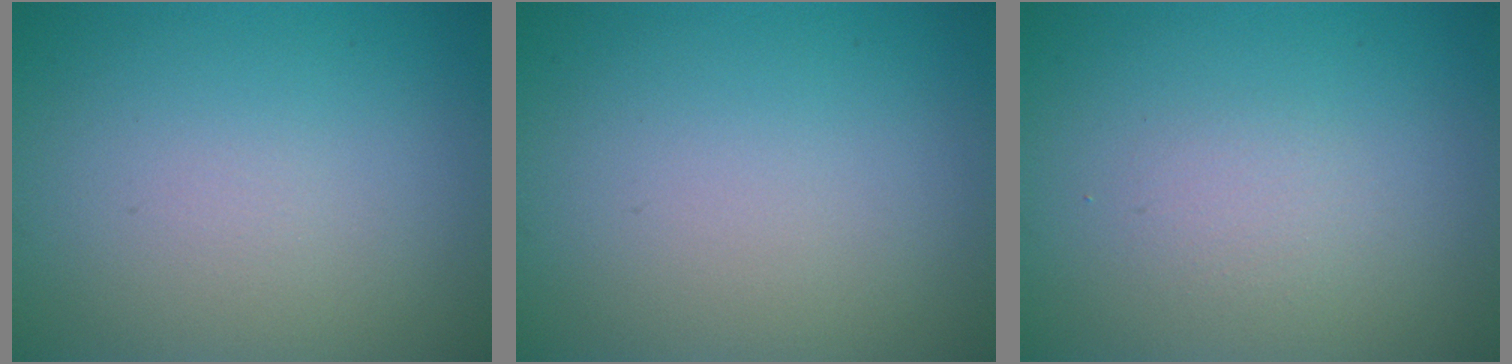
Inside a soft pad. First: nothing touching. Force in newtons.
{"total": 0.0}
{"total": 1.2, "press": 1.2, "slide": 0.1}